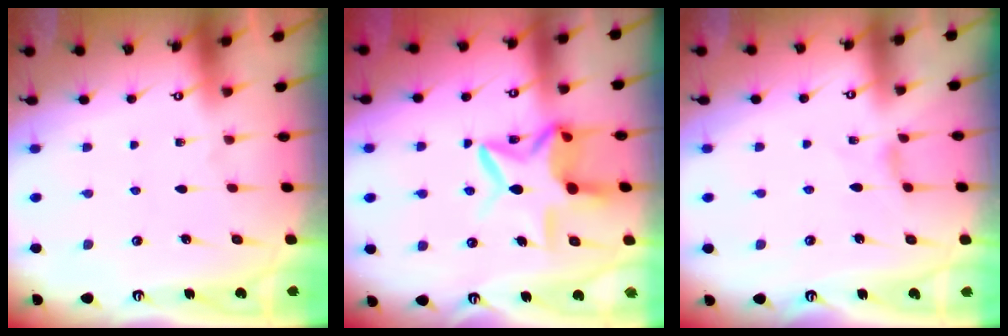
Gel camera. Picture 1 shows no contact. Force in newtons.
{"total": 12.8, "press": 12.7, "slide": 1.6}
{"total": 1.4, "press": 1.3, "slide": 0.4}